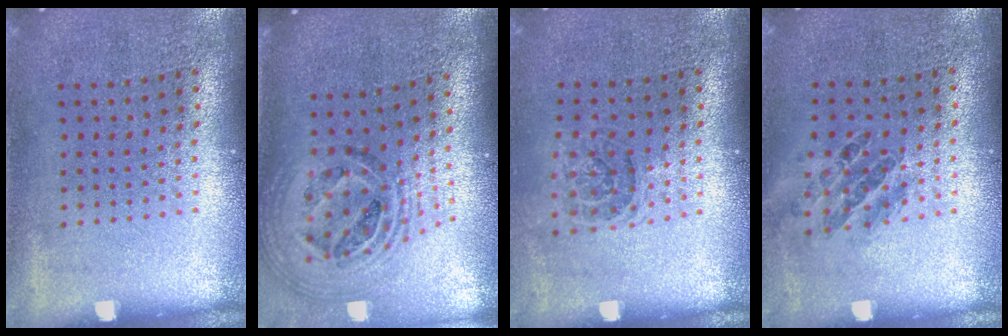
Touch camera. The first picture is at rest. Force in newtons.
{"total": 1.9, "press": 1.6, "slide": 1.1}
{"total": 1.2, "press": 1.0, "slide": 0.7}
{"total": 1.0, "press": 0.8, "slide": 0.5}